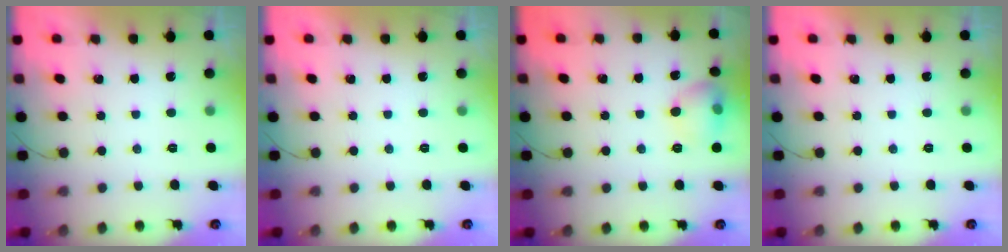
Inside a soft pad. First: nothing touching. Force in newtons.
{"total": 0.0}
{"total": 11.6, "press": 9.5, "slide": 6.7}
{"total": 0.0}